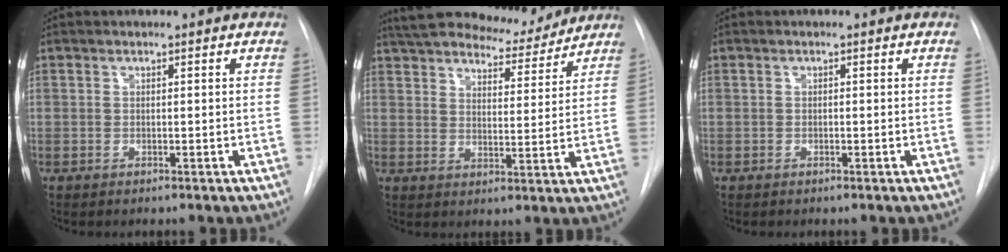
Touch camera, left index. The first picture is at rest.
{"total": 14.7, "force": [13.4, 3.4, 4.9], "torque": [-0.075, 0.005, 0.193]}
{"total": 0.0}